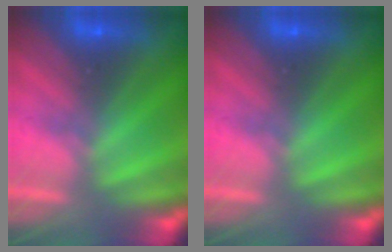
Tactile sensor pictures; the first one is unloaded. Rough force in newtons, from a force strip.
{"total": 0.0}